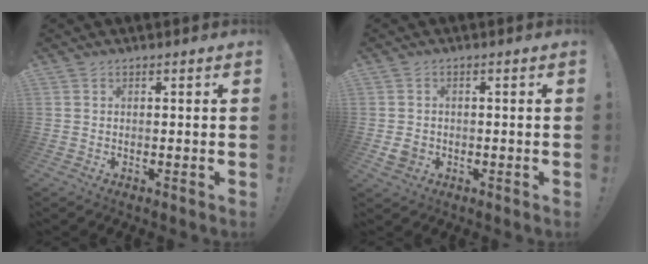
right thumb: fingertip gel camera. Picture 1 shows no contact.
{"total": 3.4, "force": [-0.8, 2.9, 1.5], "torque": [-0.029, 0.003, -0.012]}